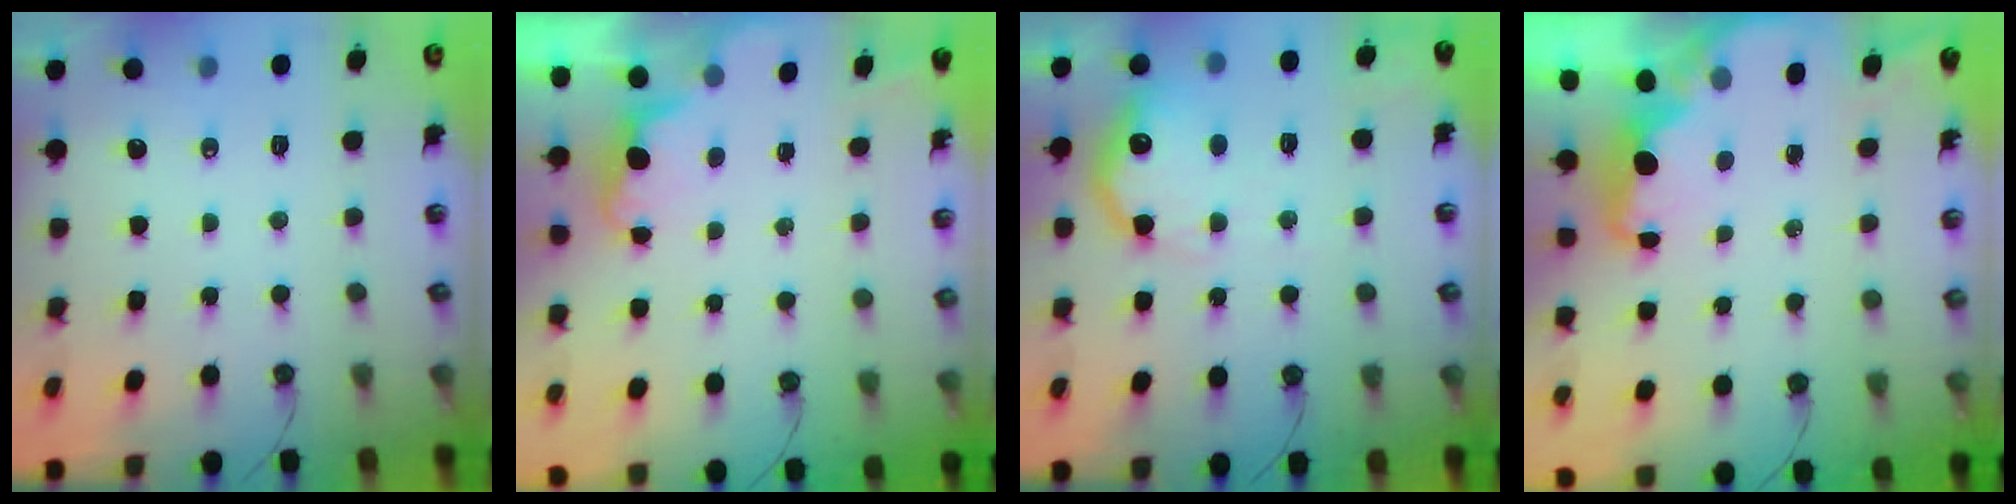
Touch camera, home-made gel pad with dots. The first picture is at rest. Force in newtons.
{"total": 1.0, "press": 0.7, "slide": 0.8}
{"total": 16.4, "press": 16.4, "slide": 1.1}
{"total": 2.3, "press": 2.2, "slide": 0.9}